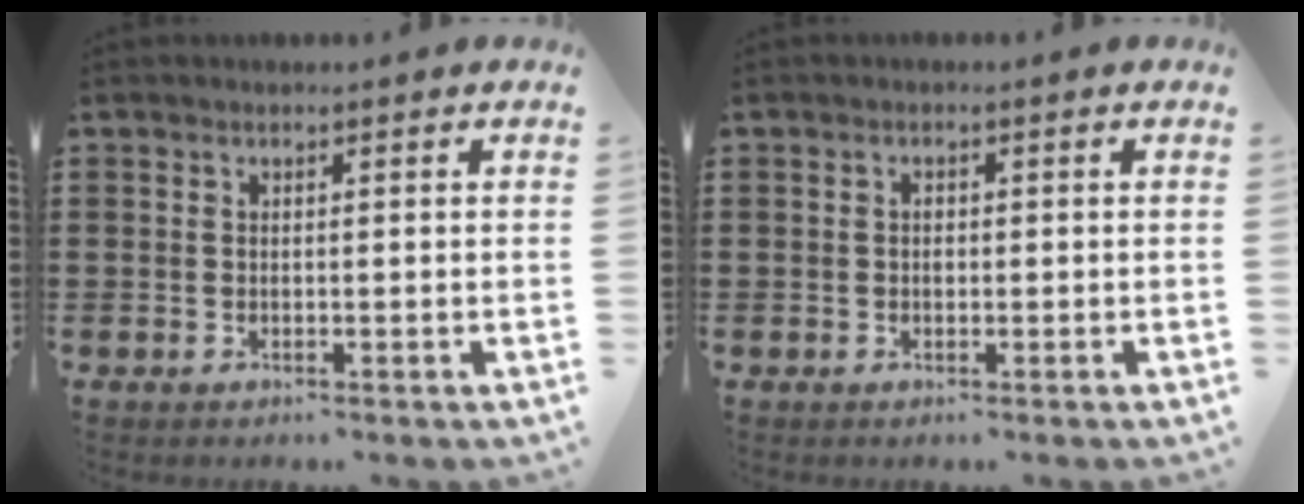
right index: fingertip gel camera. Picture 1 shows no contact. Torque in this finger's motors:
{"motor_torque": [0.34, -0.16, 0.02, 0.02]}